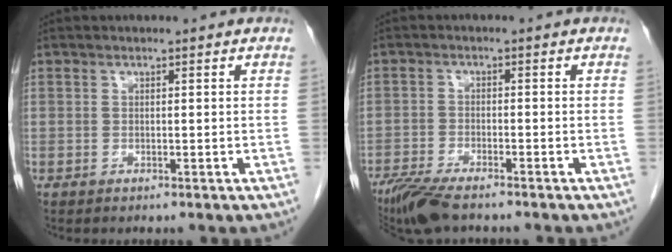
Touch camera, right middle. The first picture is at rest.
{"total": 7.3, "force": [-6.0, 1.2, 4.1], "torque": [-0.075, -0.019, -0.108]}